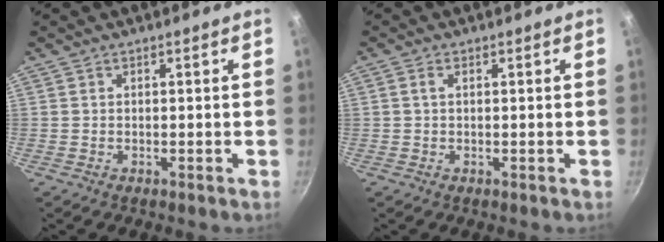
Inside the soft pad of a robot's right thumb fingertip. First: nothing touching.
{"total": 1.3, "force": [0.3, 0.7, 1.0], "torque": [-0.019, 0.005, 0.003]}